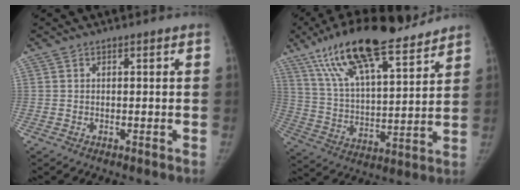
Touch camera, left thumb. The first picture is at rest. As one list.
[{"total": 23.0, "force": [16.4, 6.2, 14.9], "torque": [-0.237, -0.045, 0.285]}]